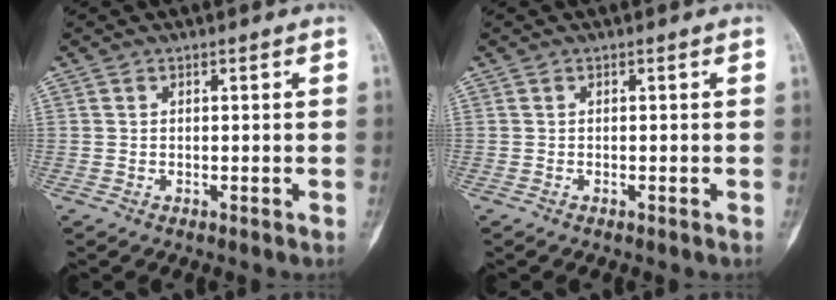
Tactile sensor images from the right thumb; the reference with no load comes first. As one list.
[{"total": 0.0}]